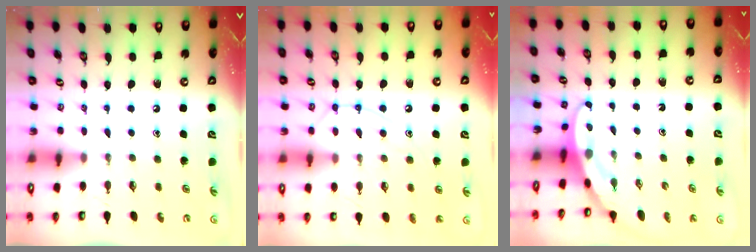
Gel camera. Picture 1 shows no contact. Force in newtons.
{"total": 12.0, "press": 12.0, "slide": 1.0}
{"total": 3.1, "press": 3.1, "slide": 0.1}